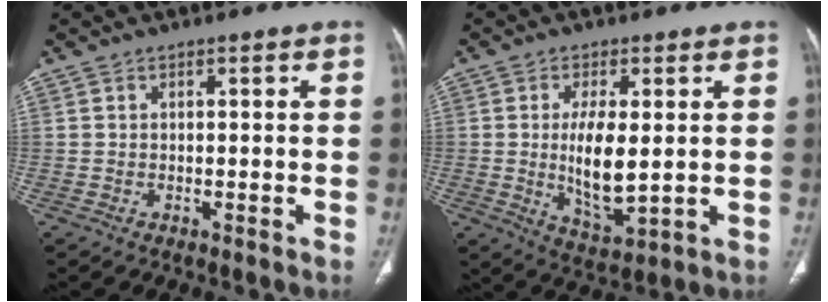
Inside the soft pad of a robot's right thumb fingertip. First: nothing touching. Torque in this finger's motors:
{"motor_torque": [3.29, 1.71, 1.38, -0.81, 0.53]}